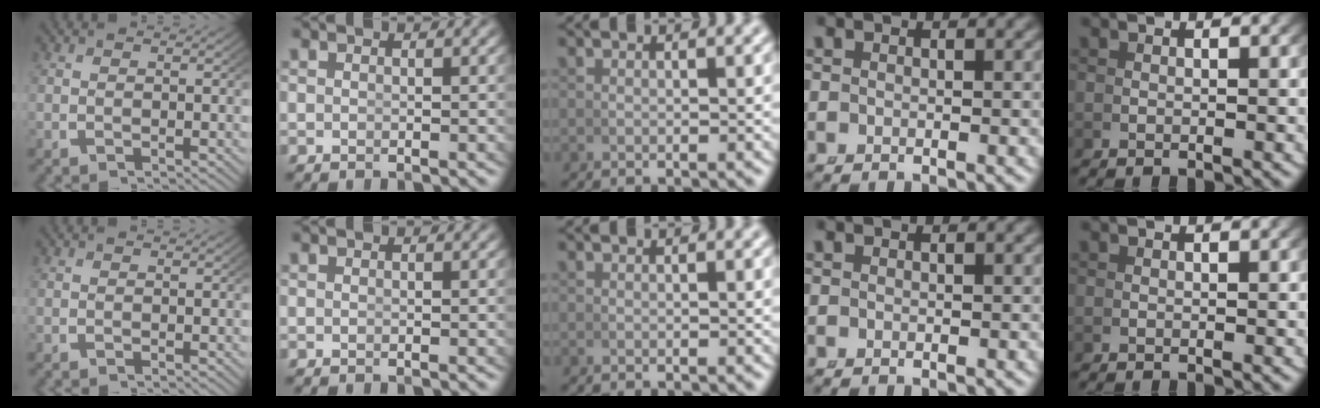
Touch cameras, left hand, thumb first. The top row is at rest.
{}